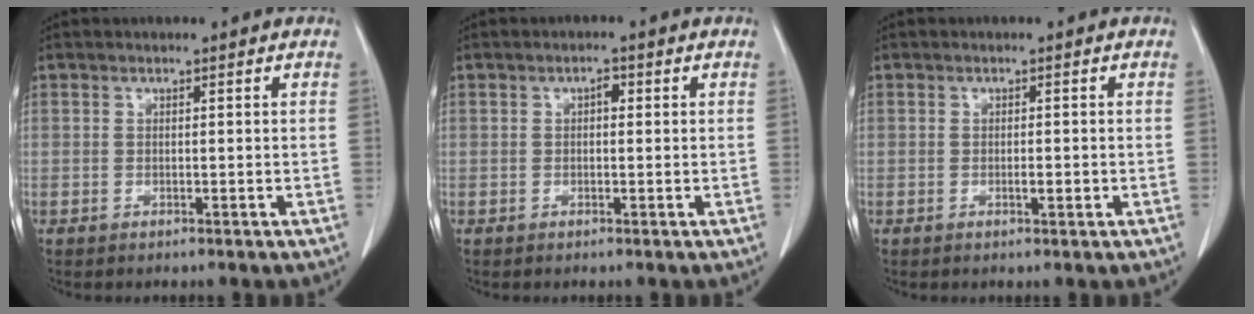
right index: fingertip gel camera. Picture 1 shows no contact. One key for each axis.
{"total": 1.3, "fx": 0.2, "fy": 0.7, "fz": 1.0, "tx": -0.013, "ty": 0.005, "tz": 0.001}
{"total": 1.3, "fx": -0.4, "fy": 0.2, "fz": 1.2, "tx": -0.023, "ty": 0.000, "tz": -0.006}